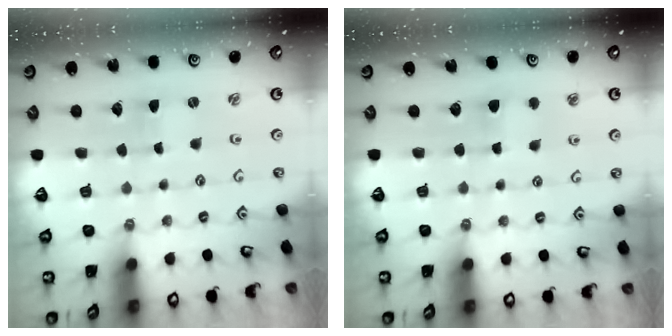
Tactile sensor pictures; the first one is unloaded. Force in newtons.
{"total": 3.9, "press": 3.9, "slide": 0.5}